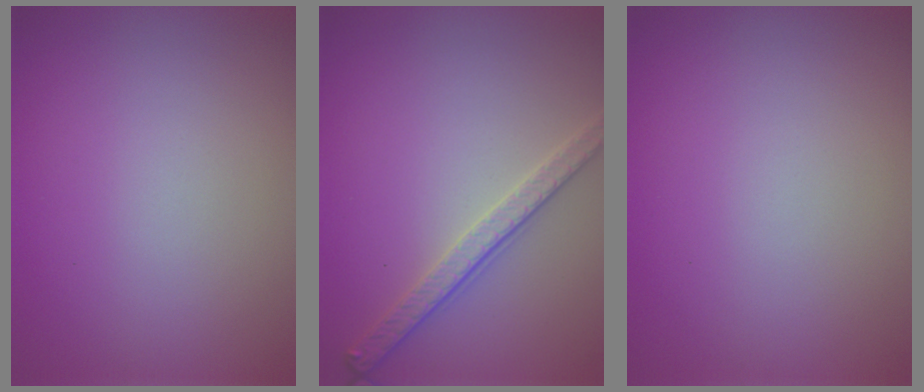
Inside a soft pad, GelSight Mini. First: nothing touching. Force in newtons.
{"total": 2.8, "press": 2.6, "slide": 1.1}
{"total": 0.0}